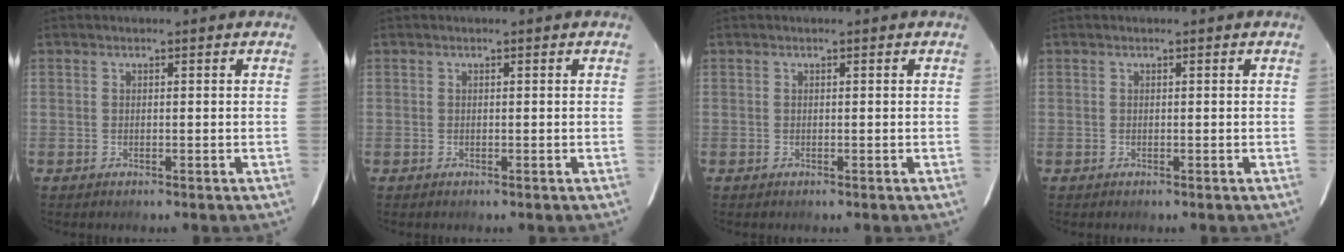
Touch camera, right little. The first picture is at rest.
{"total": 0.0}
{"total": 0.0}
{"total": 0.0}